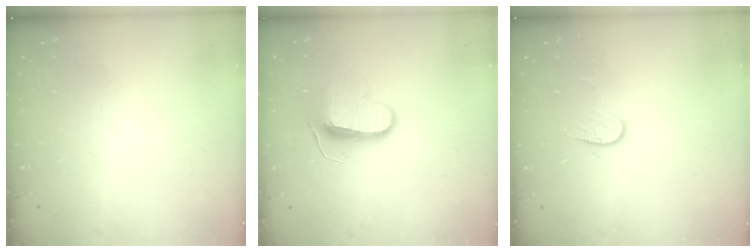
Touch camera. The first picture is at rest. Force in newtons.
{"total": 9.0, "press": 9.0, "slide": 0.4}
{"total": 3.6, "press": 3.6, "slide": 0.4}